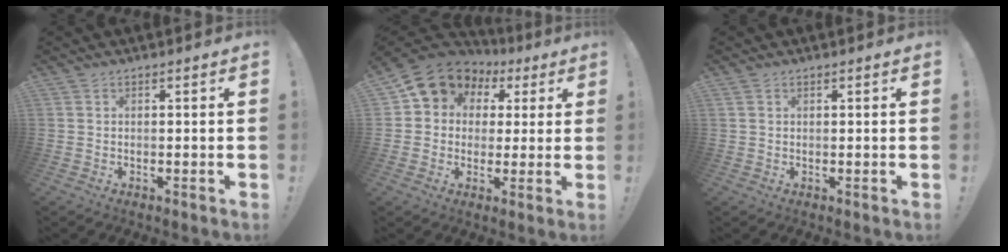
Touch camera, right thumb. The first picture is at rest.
{"total": 10.1, "force": [4.4, 8.3, 3.5], "torque": [-0.058, -0.031, 0.085]}
{"total": 0.8, "force": [0.5, 0.5, 0.4], "torque": [-0.014, 0.003, 0.011]}